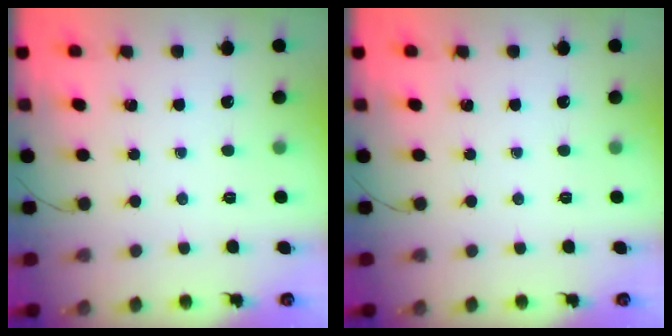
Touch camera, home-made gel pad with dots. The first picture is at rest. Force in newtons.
{"total": 0.0}